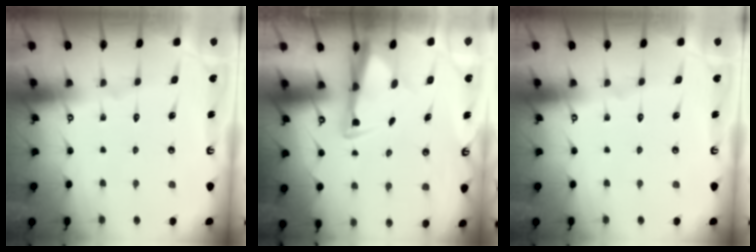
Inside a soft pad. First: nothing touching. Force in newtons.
{"total": 2.9, "press": 2.8, "slide": 1.0}
{"total": 0.0}